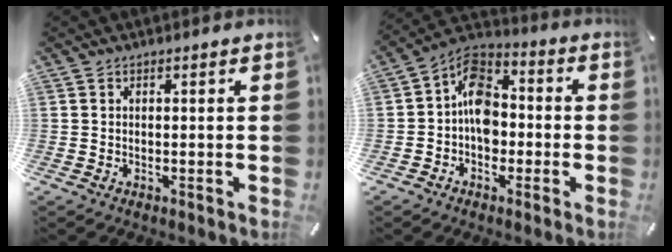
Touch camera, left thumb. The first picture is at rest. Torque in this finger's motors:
{"motor_torque": [-0.11, 0.96, 0.76, -0.01, 0.26]}